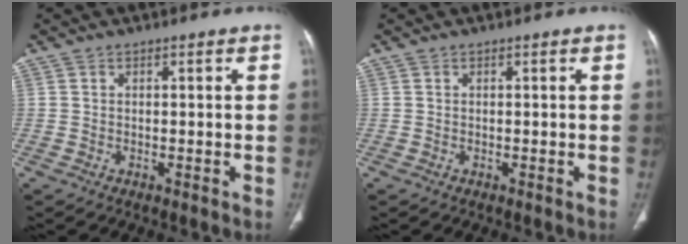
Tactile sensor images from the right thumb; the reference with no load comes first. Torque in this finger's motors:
{"motor_torque": [0.04, 0.02, 0.01, -0.02, 0.00]}